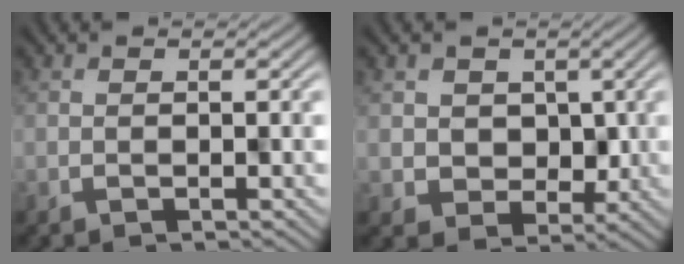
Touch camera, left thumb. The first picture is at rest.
{"total": 3.7, "force": [1.2, 3.5, 0.5], "torque": [-0.004, -0.009, 0.014]}